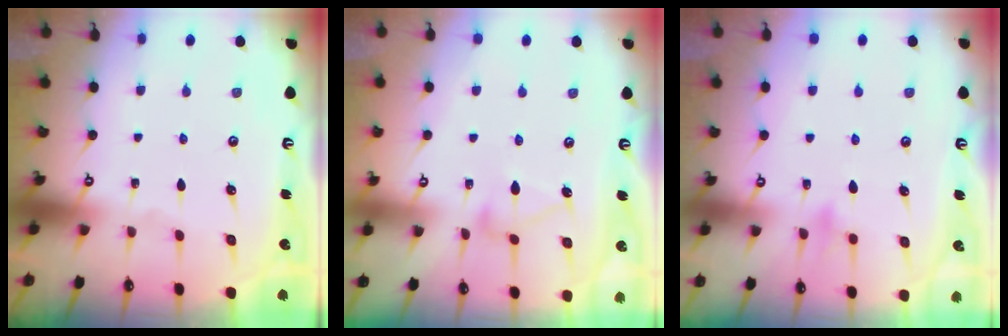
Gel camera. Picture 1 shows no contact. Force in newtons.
{"total": 8.2, "press": 8.2, "slide": 0.3}
{"total": 6.9, "press": 6.9, "slide": 0.7}